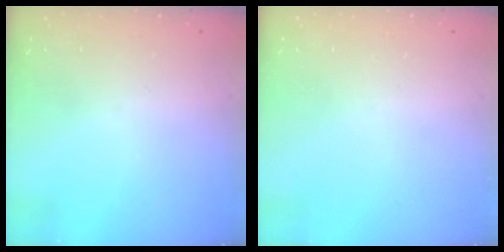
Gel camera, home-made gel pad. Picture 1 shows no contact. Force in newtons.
{"total": 0.0}